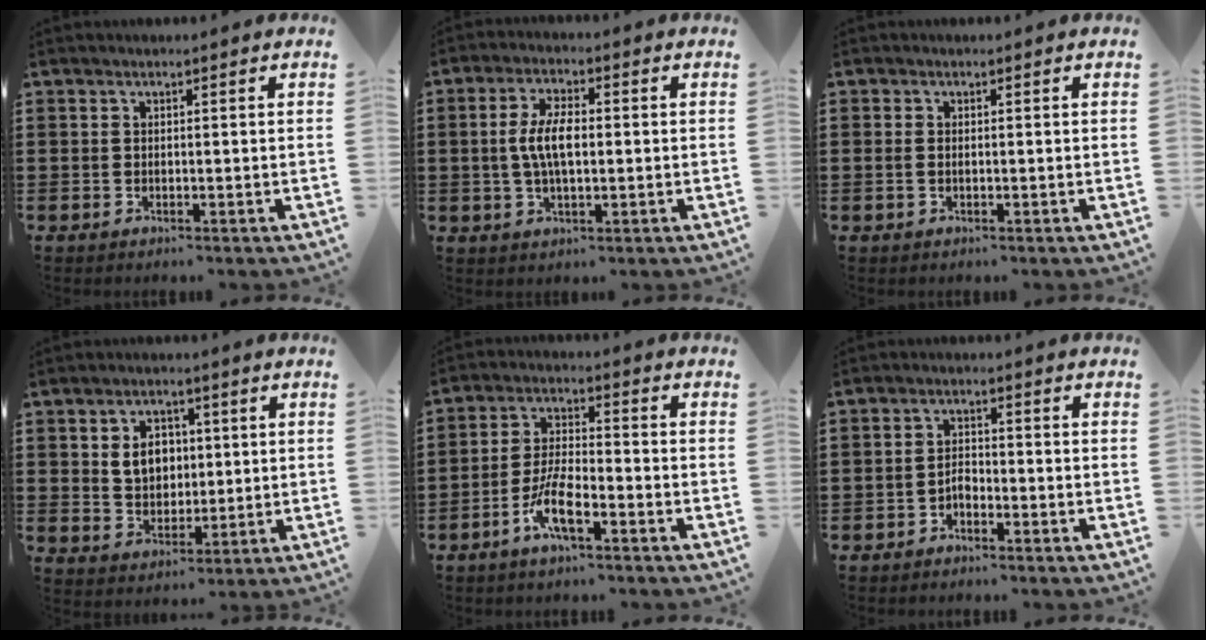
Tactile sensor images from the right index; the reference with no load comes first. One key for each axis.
{"total": 6.0, "fx": 0.1, "fy": 2.2, "fz": 5.6, "tx": -0.124, "ty": -0.001, "tz": -0.007}
{"total": 0.6, "fx": 0.0, "fy": 0.3, "fz": 0.5, "tx": -0.009, "ty": 0.003, "tz": -0.001}
{"total": 5.5, "fx": 1.3, "fy": 4.2, "fz": 3.3, "tx": -0.063, "ty": 0.008, "tz": 0.017}
{"total": 6.7, "fx": -3.7, "fy": 1.9, "fz": 5.3, "tx": -0.125, "ty": -0.006, "tz": -0.075}
{"total": 1.8, "fx": -1.5, "fy": 0.9, "fz": 0.4, "tx": -0.012, "ty": 0.006, "tz": -0.031}